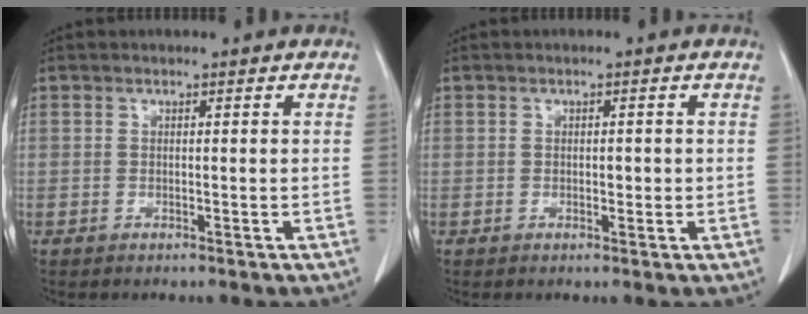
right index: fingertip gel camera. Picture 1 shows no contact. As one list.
[{"total": 1.4, "force": [0.0, 0.8, 1.2], "torque": [-0.017, 0.001, 0.002]}]